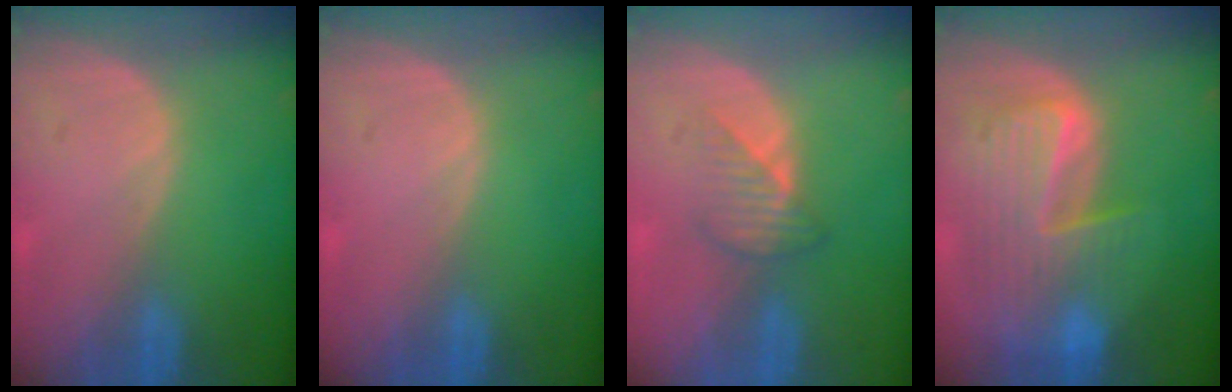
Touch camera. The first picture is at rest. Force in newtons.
{"total": 0.0}
{"total": 3.5, "press": 3.2, "slide": 1.4}
{"total": 9.8, "press": 8.5, "slide": 4.9}